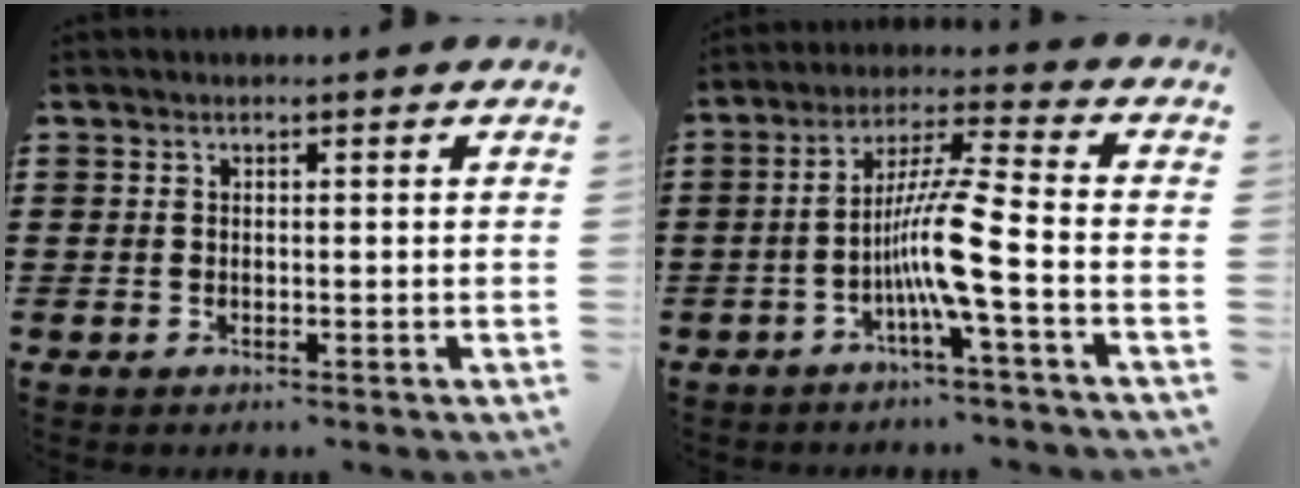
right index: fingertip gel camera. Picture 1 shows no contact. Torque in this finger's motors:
{"motor_torque": [2.14, 0.00, 0.41, 0.21]}